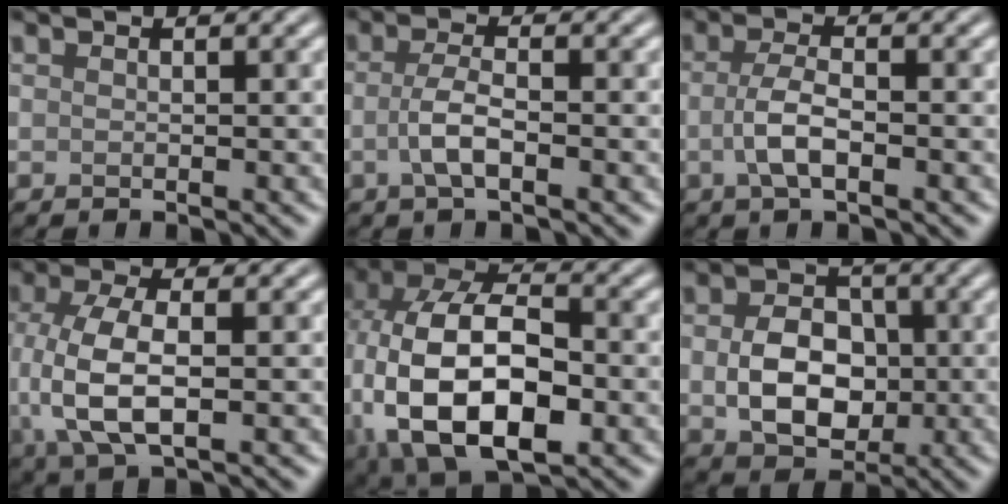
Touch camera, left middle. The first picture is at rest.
{"total": 2.7, "force": [-0.7, 0.8, 2.5], "torque": [-0.054, 0.000, -0.018]}
{"total": 3.0, "force": [-0.8, 1.0, 2.7], "torque": [-0.059, 0.000, -0.018]}
{"total": 6.8, "force": [-0.4, 3.3, 6.0], "torque": [-0.136, -0.003, -0.006]}
{"total": 15.6, "force": [-2.6, 9.2, 12.3], "torque": [-0.248, -0.007, -0.039]}
{"total": 6.4, "force": [-0.5, 4.7, 4.3], "torque": [-0.083, -0.006, -0.002]}